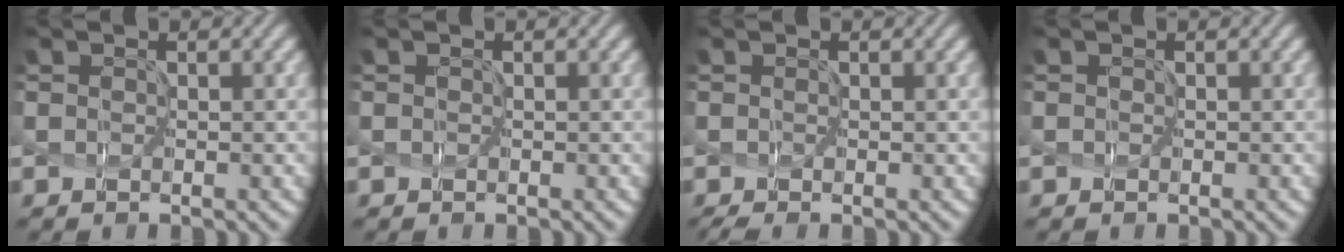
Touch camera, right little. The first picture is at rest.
{"total": 0.0}
{"total": 1.1, "force": [-0.9, 0.1, 0.6], "torque": [-0.025, -0.002, -0.014]}
{"total": 0.0}